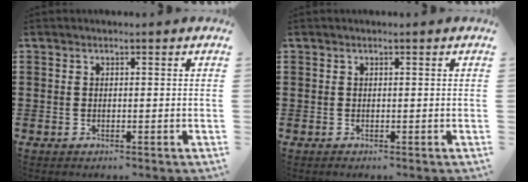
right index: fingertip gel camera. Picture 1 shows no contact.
{"total": 0.0}